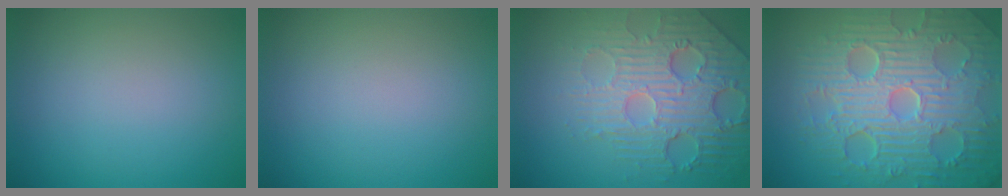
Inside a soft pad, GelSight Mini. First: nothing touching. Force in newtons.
{"total": 0.0}
{"total": 6.8, "press": 5.2, "slide": 4.3}
{"total": 11.2, "press": 7.4, "slide": 8.5}